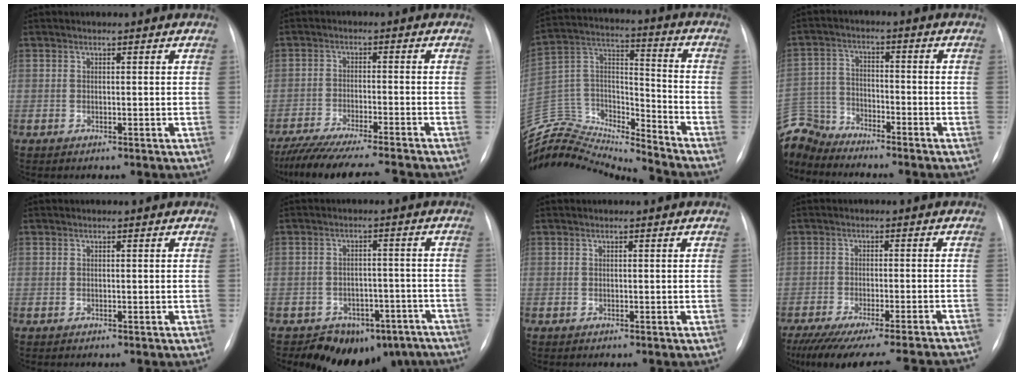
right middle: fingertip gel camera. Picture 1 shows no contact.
{"total": 15.2, "force": [-13.3, 0.2, 7.3], "torque": [-0.116, -0.034, -0.200]}
{"total": 20.7, "force": [-20.4, 0.5, 3.7], "torque": [-0.062, 0.049, -0.349]}
{"total": 9.7, "force": [-9.3, 2.5, 0.6], "torque": [-0.026, 0.012, -0.184]}
{"total": 0.0}
{"total": 10.9, "force": [-8.3, 6.5, 2.7], "torque": [-0.016, 0.031, -0.096]}
{"total": 0.0}
{"total": 23.8, "force": [-21.5, 1.1, 10.2], "torque": [-0.132, -0.049, -0.281]}